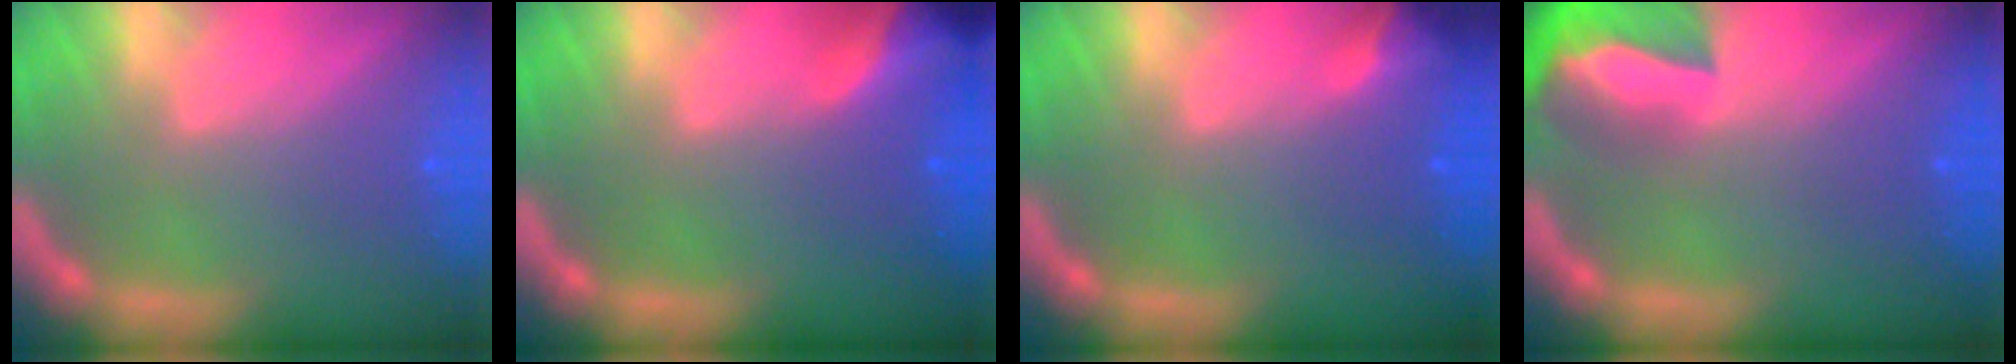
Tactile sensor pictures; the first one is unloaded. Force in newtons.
{"total": 5.9}
{"total": 2.4}
{"total": 9.4}